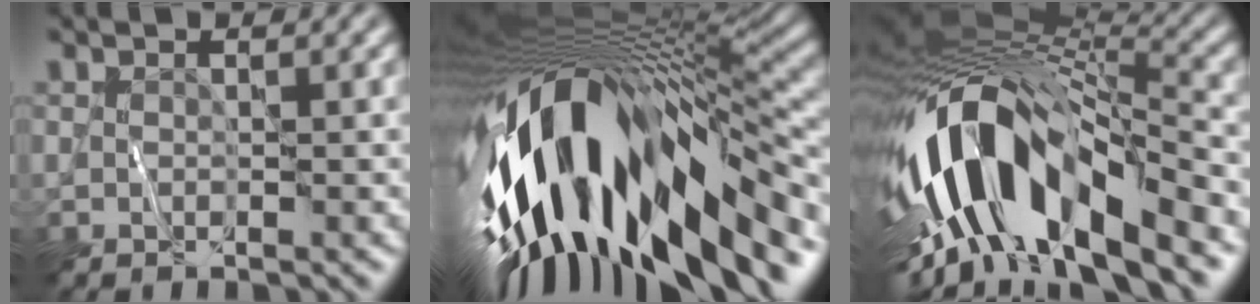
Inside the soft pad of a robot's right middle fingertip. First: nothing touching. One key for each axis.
{"total": 17.0, "fx": -5.0, "fy": 6.8, "fz": 14.8, "tx": -0.264, "ty": -0.017, "tz": -0.076}
{"total": 14.3, "fx": -4.1, "fy": 6.0, "fz": 12.3, "tx": -0.227, "ty": 0.024, "tz": -0.075}